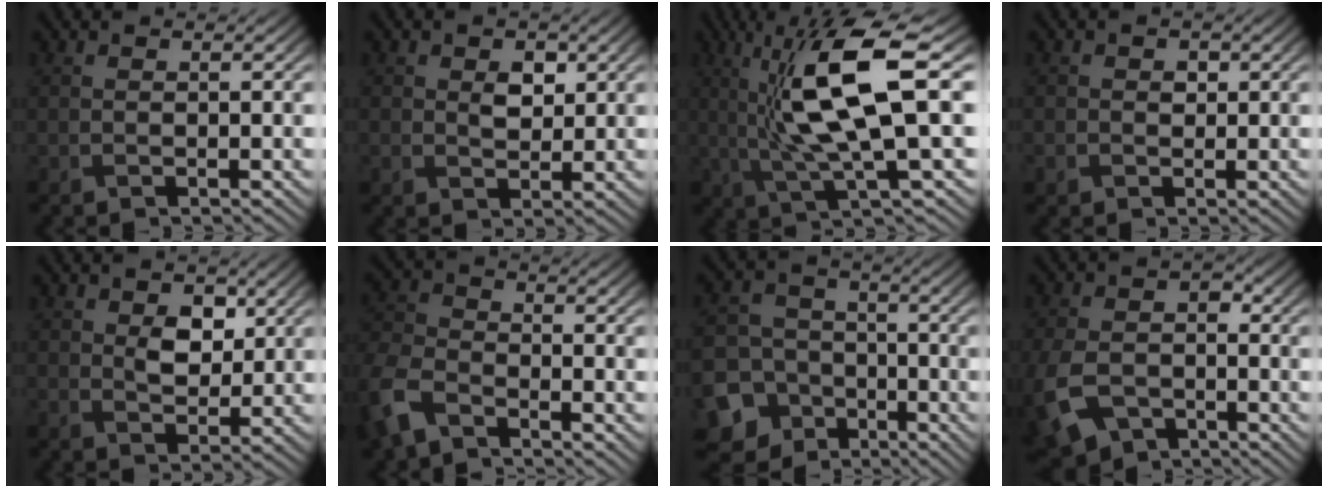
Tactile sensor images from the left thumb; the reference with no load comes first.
{"total": 2.8, "force": [0.8, 2.0, 1.8], "torque": [-0.042, -0.005, 0.013]}
{"total": 11.9, "force": [1.8, 2.7, 11.5], "torque": [-0.223, 0.008, 0.037]}
{"total": 1.7, "force": [-0.1, 1.7, 0.5], "torque": [-0.008, -0.004, 0.000]}
{"total": 4.0, "force": [1.1, 2.7, 2.7], "torque": [-0.055, -0.004, 0.015]}
{"total": 7.7, "force": [-5.1, 4.2, 4.0], "torque": [-0.107, -0.014, -0.118]}
{"total": 12.2, "force": [-6.6, 9.8, 3.2], "torque": [-0.102, -0.045, -0.129]}
{"total": 9.9, "force": [-4.3, 6.9, 5.8], "torque": [-0.154, -0.033, -0.082]}